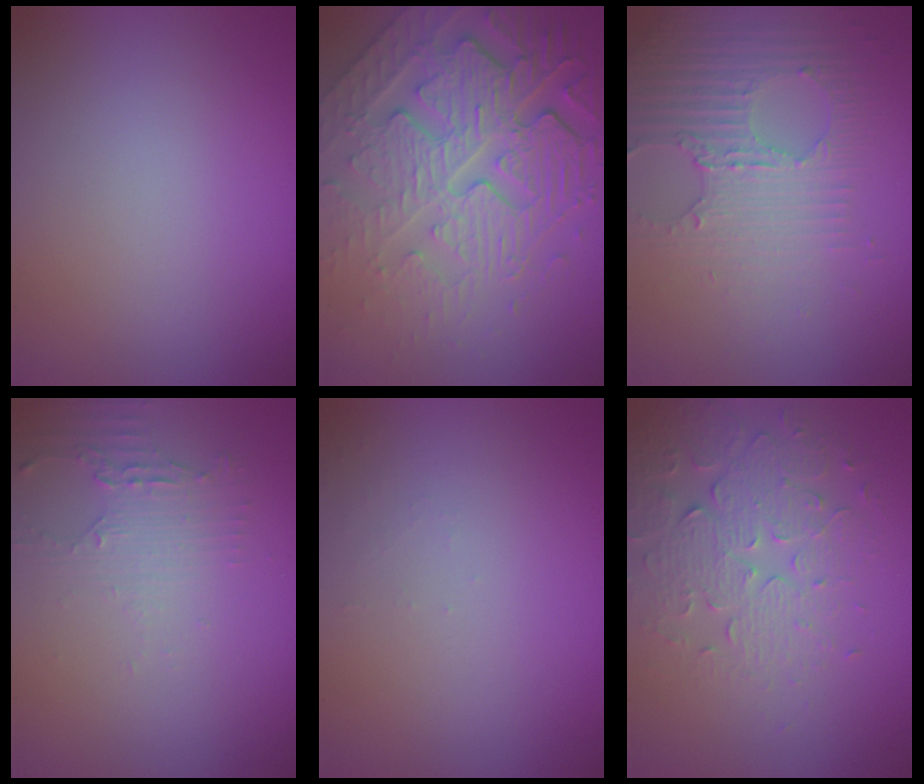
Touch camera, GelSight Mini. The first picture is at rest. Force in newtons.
{"total": 8.5, "press": 5.8, "slide": 6.2}
{"total": 3.5, "press": 3.4, "slide": 0.8}
{"total": 2.2, "press": 1.8, "slide": 1.2}
{"total": 0.7, "press": 0.7, "slide": 0.1}
{"total": 3.8, "press": 3.5, "slide": 1.5}